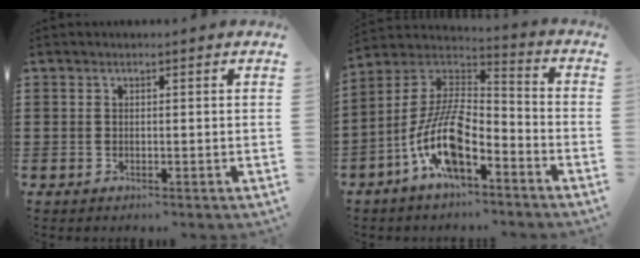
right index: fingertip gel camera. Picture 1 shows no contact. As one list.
[{"total": 12.4, "force": [-6.1, 4.8, 9.7], "torque": [-0.227, -0.007, -0.123]}]